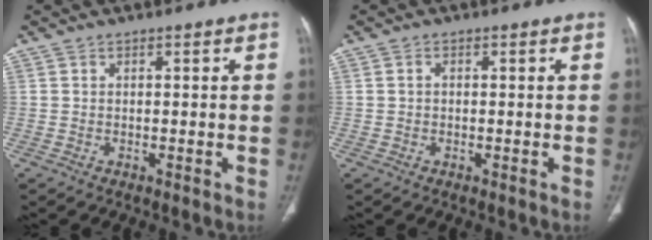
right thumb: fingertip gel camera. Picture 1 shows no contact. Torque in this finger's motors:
{"motor_torque": [-0.37, 0.31, -0.21, -0.07, 0.02]}